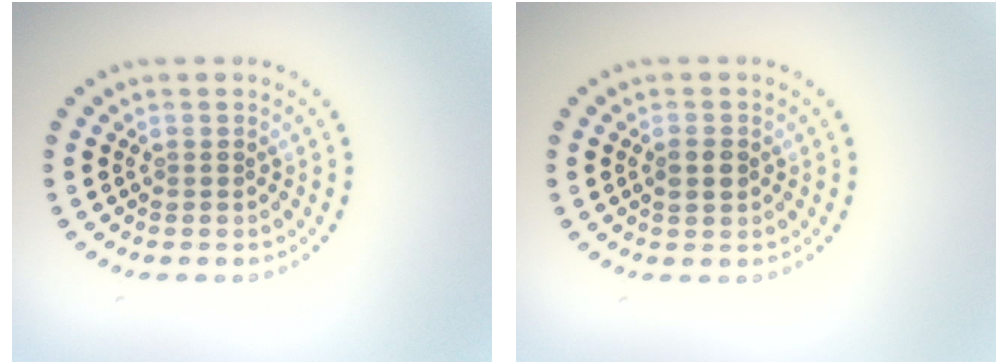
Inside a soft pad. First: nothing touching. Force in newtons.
{"total": 1.5, "press": 1.5, "slide": 0.2}